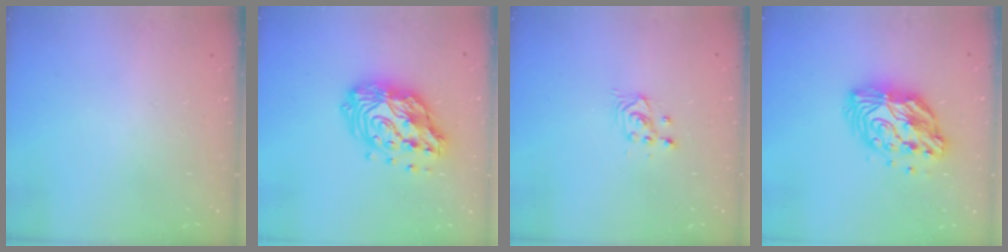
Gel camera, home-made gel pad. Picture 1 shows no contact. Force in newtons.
{"total": 16.8, "press": 16.7, "slide": 1.6}
{"total": 2.4, "press": 2.4, "slide": 0.2}
{"total": 12.8, "press": 12.8, "slide": 0.9}